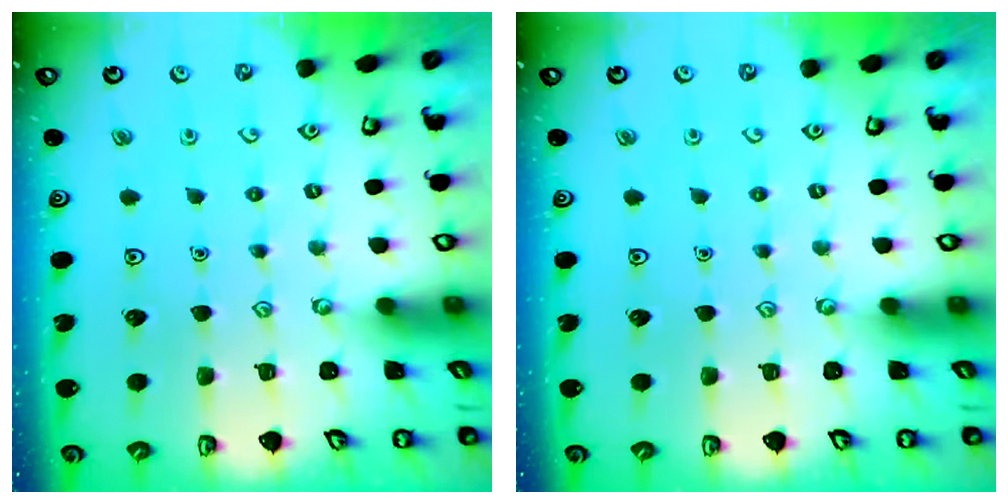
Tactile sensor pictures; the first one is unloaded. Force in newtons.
{"total": 0.0}